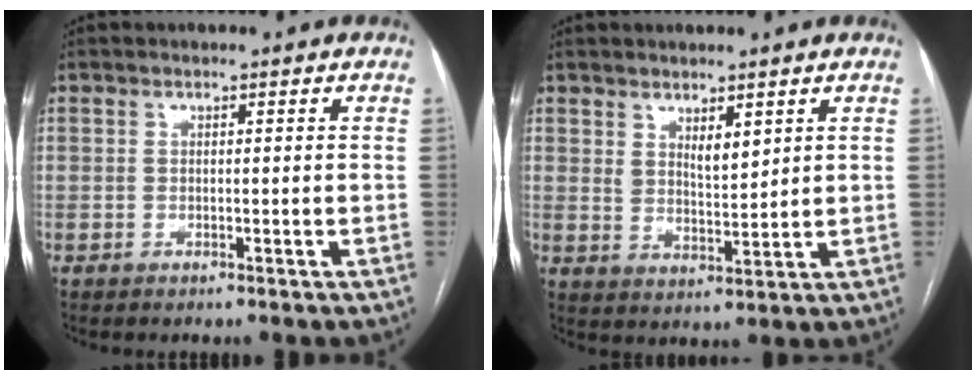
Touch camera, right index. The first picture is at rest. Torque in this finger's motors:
{"motor_torque": [-0.16, -0.03, -0.01, 0.01]}